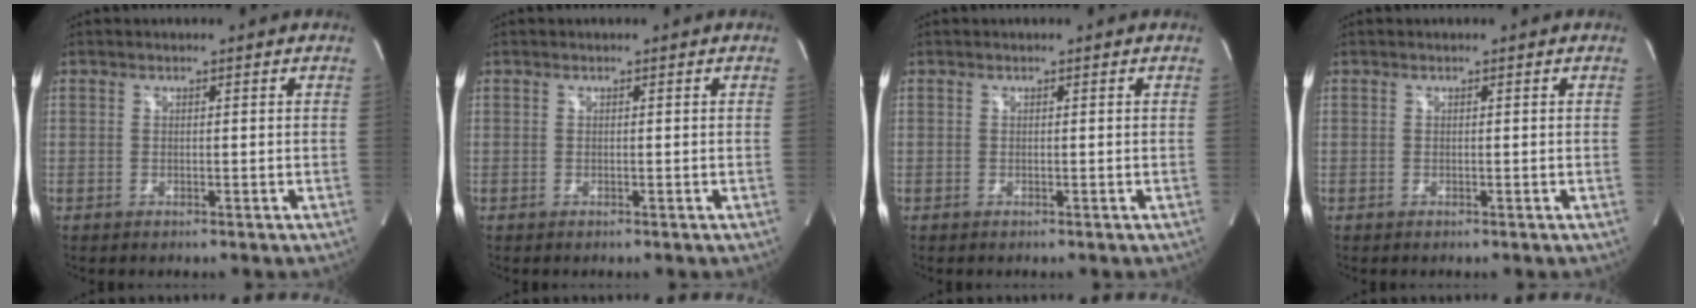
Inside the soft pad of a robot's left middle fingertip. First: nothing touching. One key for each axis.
{"total": 0.0}
{"total": 0.0}
{"total": 0.0}